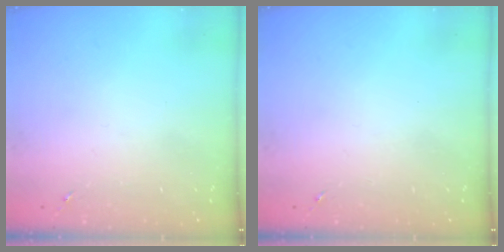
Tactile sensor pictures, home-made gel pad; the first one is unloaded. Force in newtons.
{"total": 0.0}